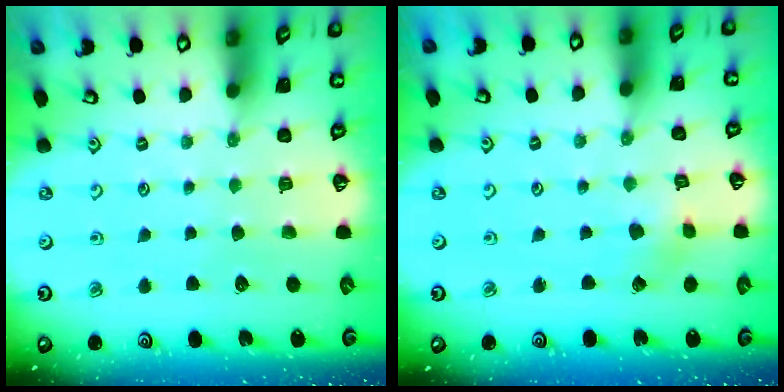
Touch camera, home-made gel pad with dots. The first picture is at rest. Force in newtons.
{"total": 2.8, "press": 2.8, "slide": 0.3}